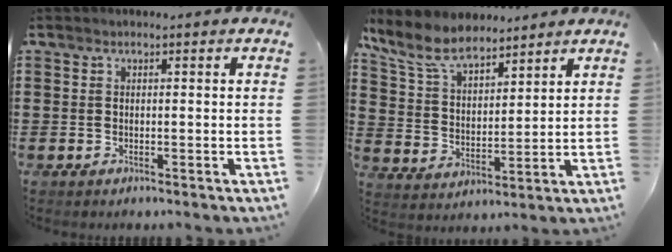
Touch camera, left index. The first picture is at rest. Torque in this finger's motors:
{"motor_torque": [-0.10, 0.06, -0.41, -0.21]}